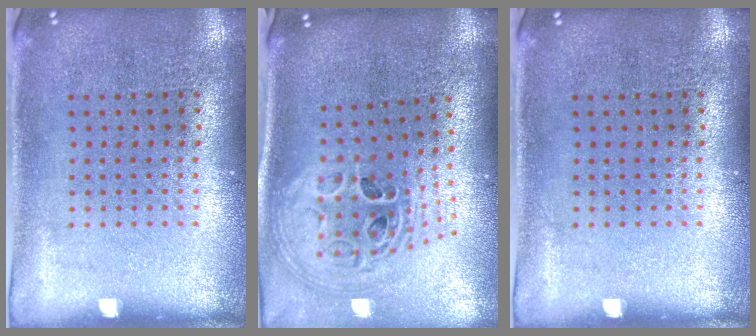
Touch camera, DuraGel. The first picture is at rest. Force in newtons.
{"total": 2.0, "press": 1.6, "slide": 1.2}
{"total": 0.0}